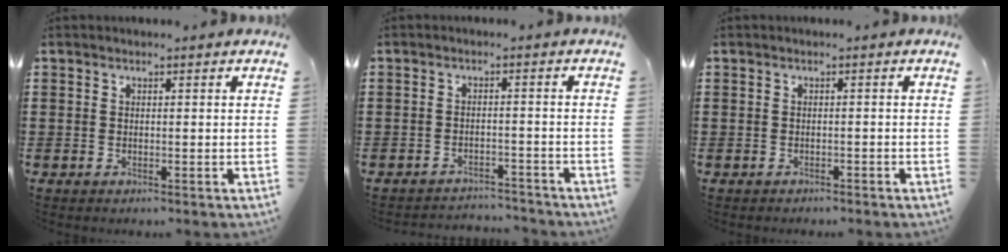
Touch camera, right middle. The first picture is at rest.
{"total": 2.6, "force": [-2.6, 0.2, 0.0], "torque": [-0.008, -0.002, -0.055]}
{"total": 0.6, "force": [-0.6, 0.1, -0.1], "torque": [-0.001, -0.002, -0.012]}